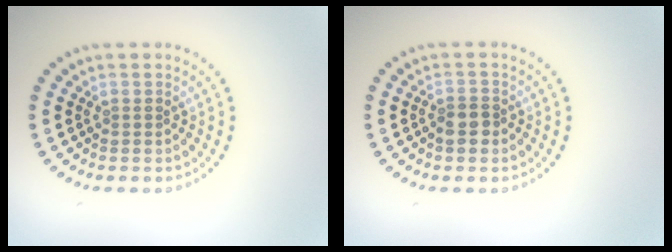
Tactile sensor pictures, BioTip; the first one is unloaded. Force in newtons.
{"total": 1.8, "press": 1.6, "slide": 0.7}